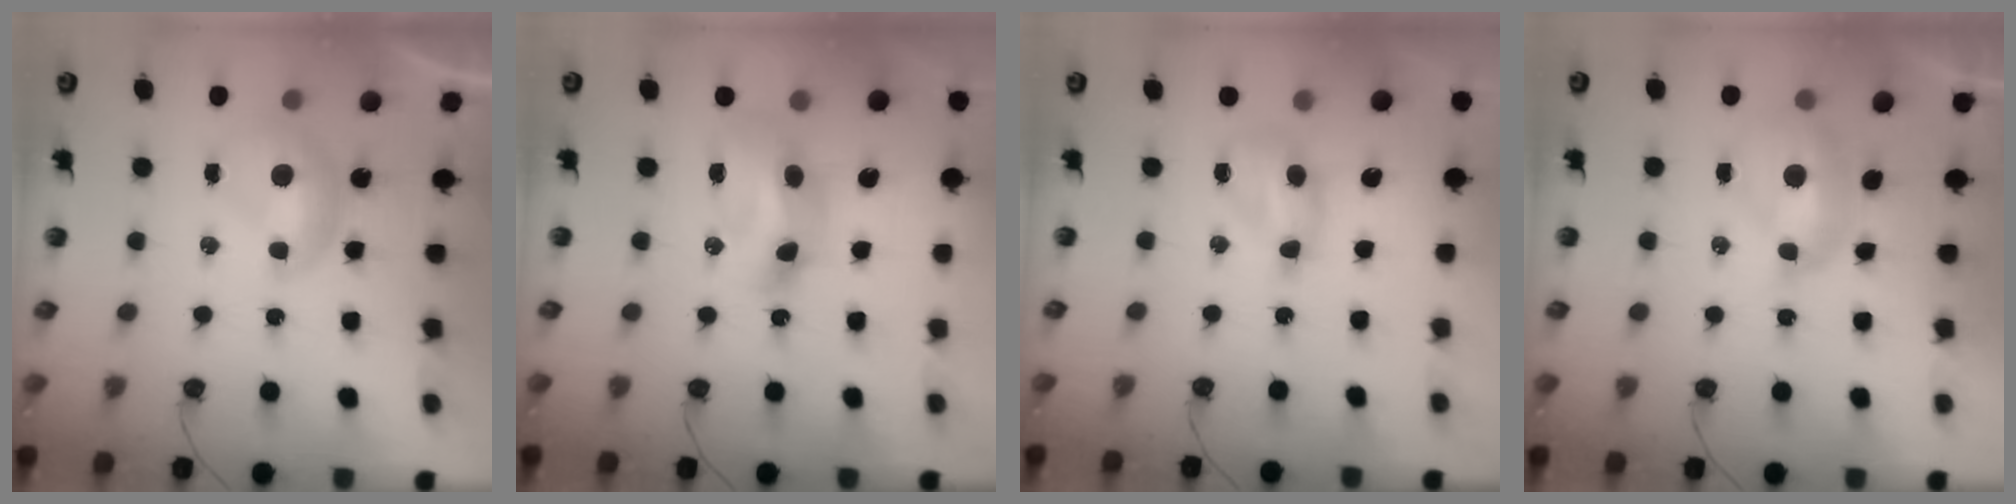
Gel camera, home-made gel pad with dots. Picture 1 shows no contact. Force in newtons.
{"total": 9.7, "press": 9.6, "slide": 1.1}
{"total": 4.4, "press": 4.4, "slide": 0.8}
{"total": 2.6, "press": 2.5, "slide": 0.6}